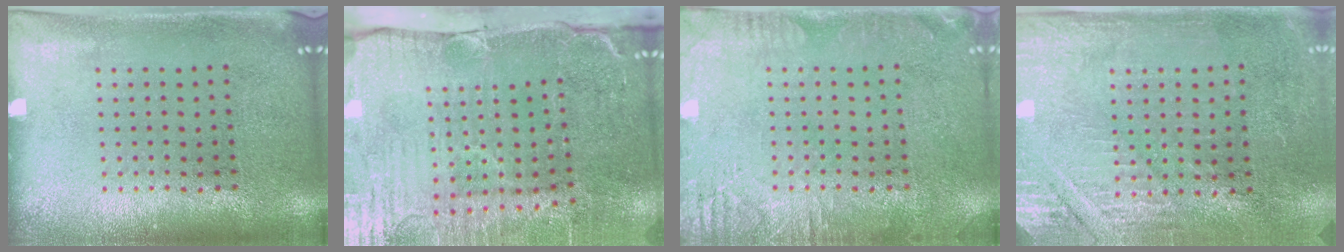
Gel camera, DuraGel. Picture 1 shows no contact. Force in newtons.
{"total": 5.2, "press": 4.4, "slide": 2.7}
{"total": 2.6, "press": 2.5, "slide": 0.4}
{"total": 2.8, "press": 2.8, "slide": 0.5}